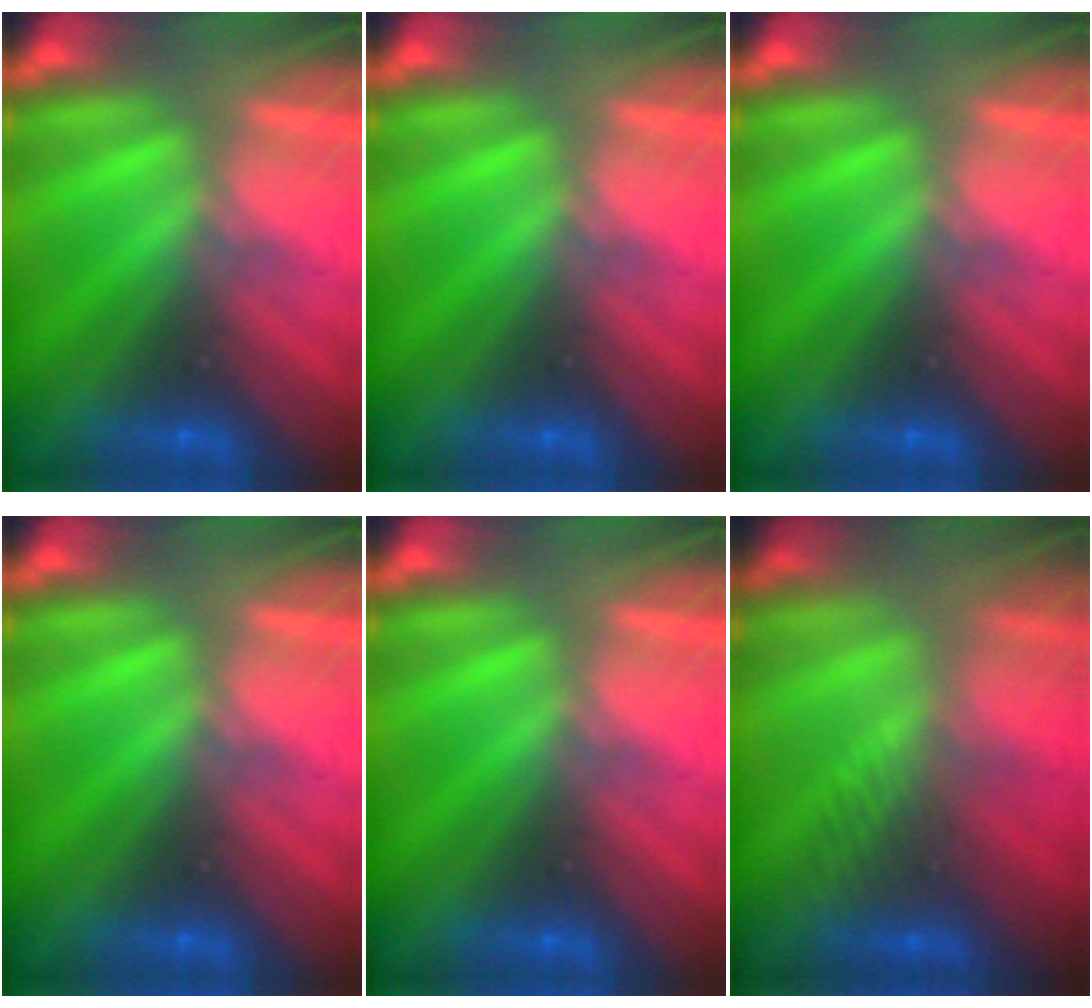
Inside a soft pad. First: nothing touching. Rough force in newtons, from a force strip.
{"total": 0.0}
{"total": 0.0}
{"total": 0.0}
{"total": 0.0}
{"total": 2.6}